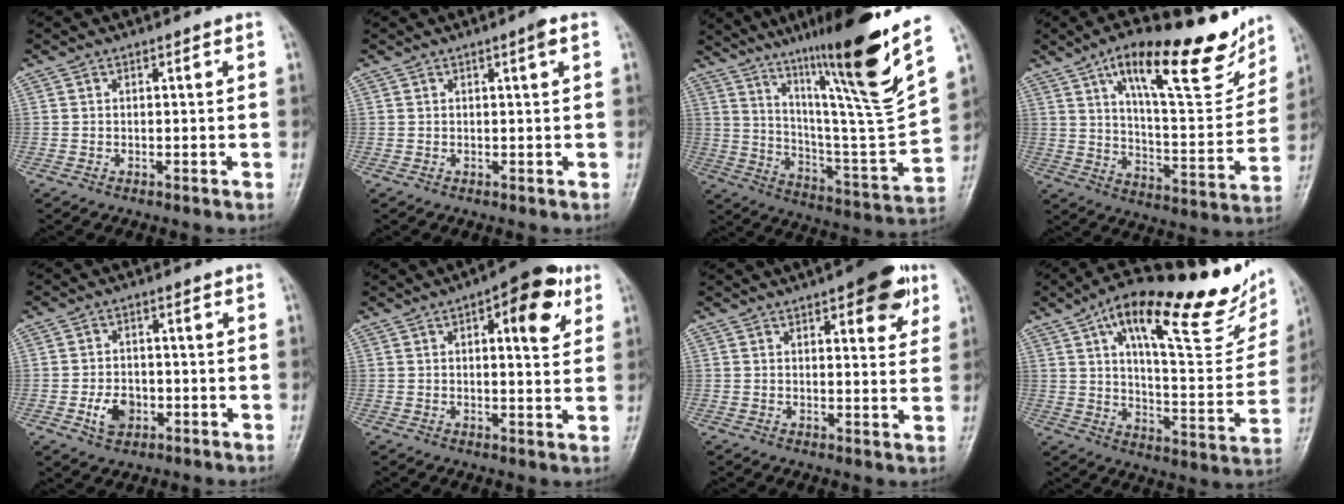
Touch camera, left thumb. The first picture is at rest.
{"total": 1.6, "force": [0.7, 0.0, 1.5], "torque": [-0.026, 0.000, 0.011]}
{"total": 25.9, "force": [16.8, 1.2, 19.8], "torque": [-0.288, -0.085, 0.282]}
{"total": 22.2, "force": [14.0, 7.0, 15.7], "torque": [-0.190, -0.058, 0.222]}
{"total": 5.2, "force": [-1.7, 3.8, 3.2], "torque": [-0.041, 0.006, -0.028]}
{"total": 11.1, "force": [4.7, 4.2, 9.2], "torque": [-0.097, -0.005, 0.055]}
{"total": 10.3, "force": [5.5, 3.7, 7.9], "torque": [-0.074, -0.018, 0.064]}
{"total": 27.4, "force": [15.8, 8.5, 20.7], "torque": [-0.259, -0.033, 0.242]}